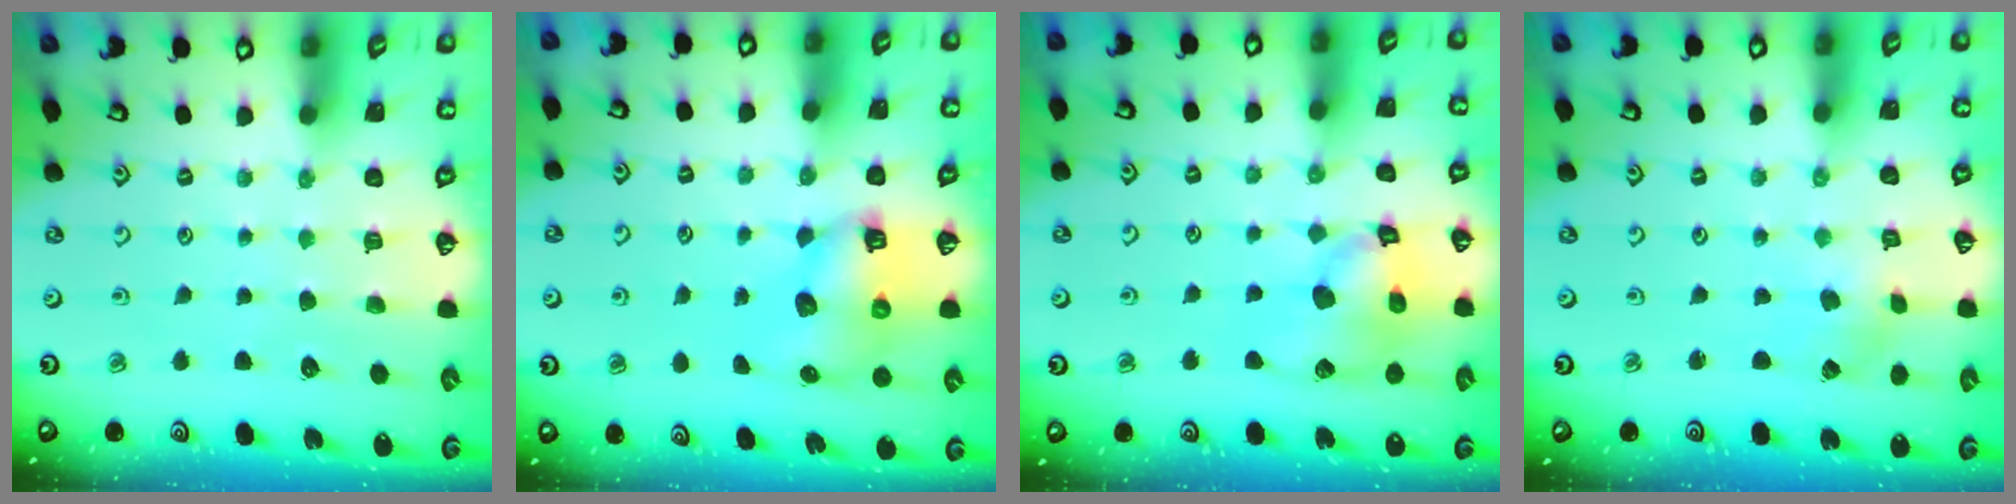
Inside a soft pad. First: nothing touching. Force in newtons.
{"total": 8.8, "press": 8.7, "slide": 1.1}
{"total": 13.3, "press": 13.2, "slide": 1.8}
{"total": 0.0}